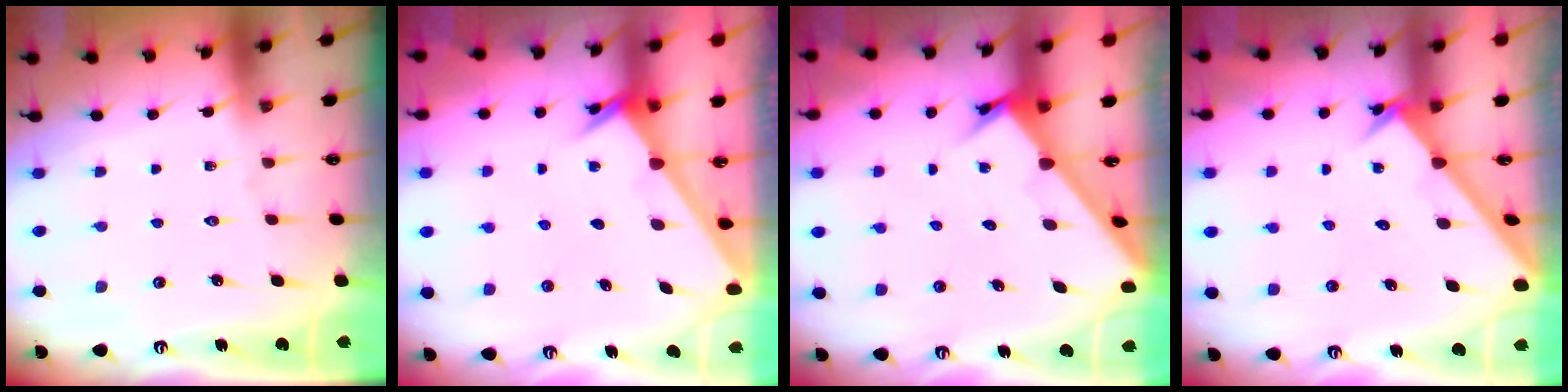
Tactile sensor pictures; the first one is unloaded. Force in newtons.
{"total": 2.6, "press": 2.6, "slide": 0.2}
{"total": 2.3, "press": 2.3, "slide": 0.3}
{"total": 2.1, "press": 2.1, "slide": 0.2}